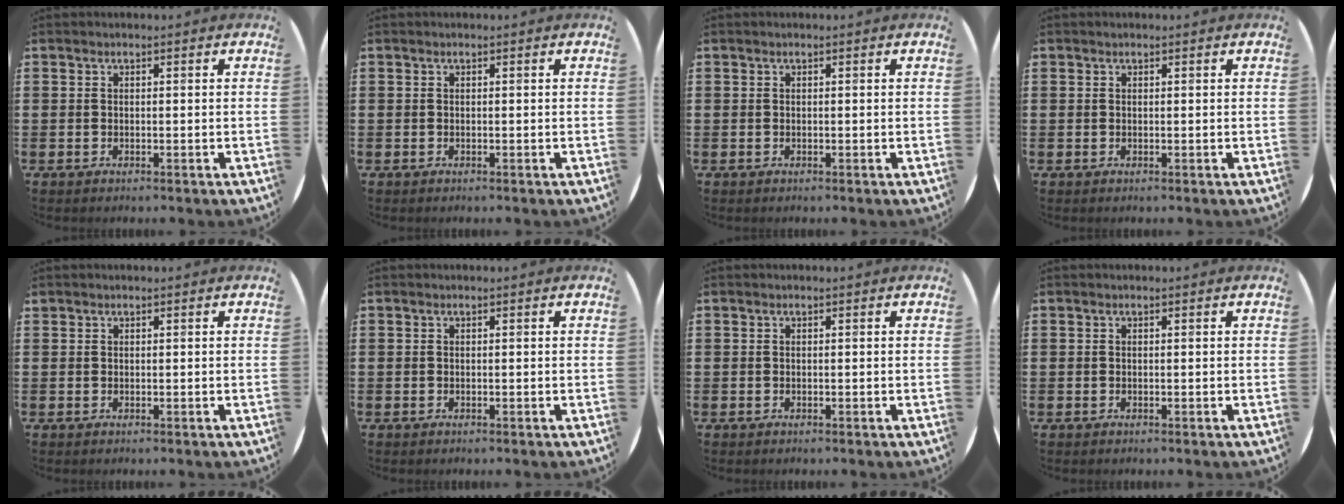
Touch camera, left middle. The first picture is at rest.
{"total": 0.0}
{"total": 0.0}
{"total": 0.0}
{"total": 0.0}
{"total": 0.0}
{"total": 0.0}
{"total": 0.0}